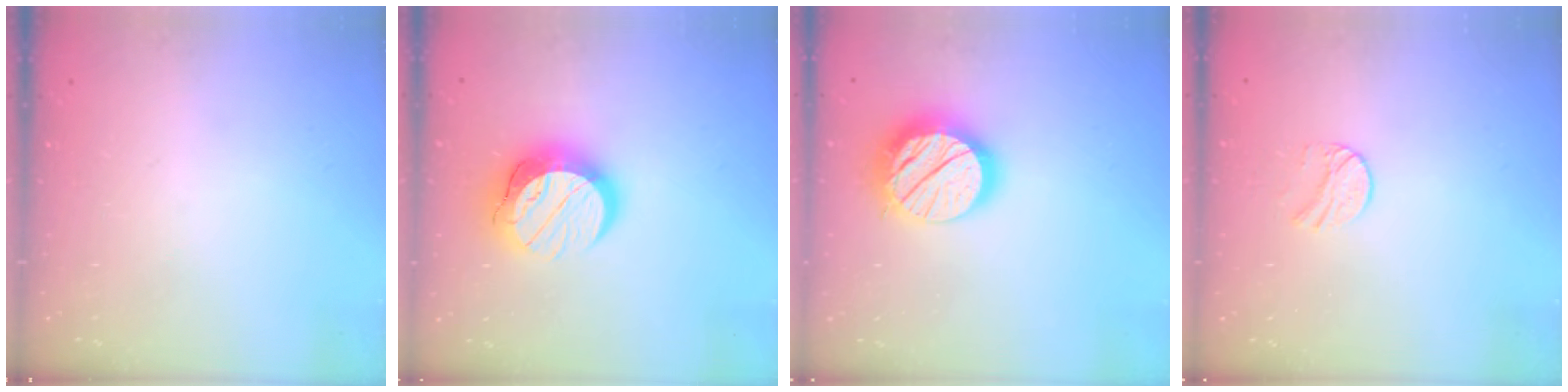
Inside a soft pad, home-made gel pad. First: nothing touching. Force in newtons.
{"total": 15.1, "press": 15.1, "slide": 1.3}
{"total": 17.2, "press": 17.1, "slide": 1.5}
{"total": 6.6, "press": 6.6, "slide": 0.6}